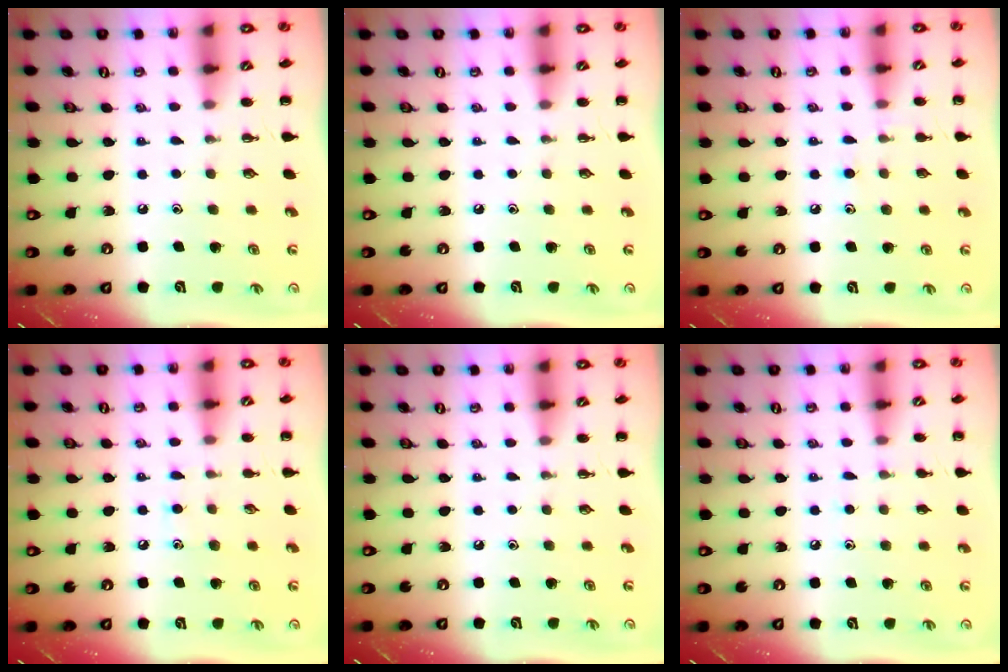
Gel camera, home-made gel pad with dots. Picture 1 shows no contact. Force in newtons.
{"total": 0.0}
{"total": 6.5, "press": 6.1, "slide": 2.3}
{"total": 5.7, "press": 5.4, "slide": 1.8}
{"total": 0.0}
{"total": 5.5, "press": 5.2, "slide": 1.8}